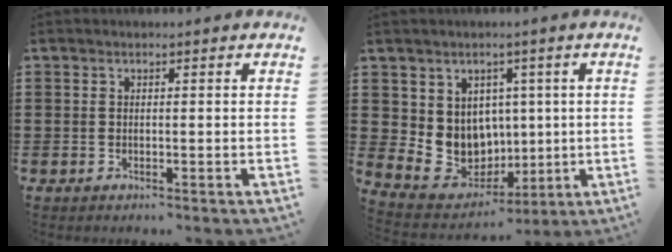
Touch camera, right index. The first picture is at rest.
{"total": 7.8, "force": [1.7, 7.3, 2.3], "torque": [-0.081, -0.015, 0.042]}